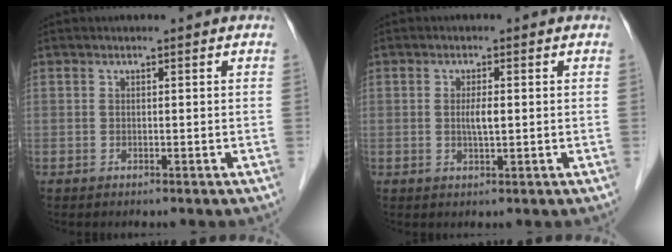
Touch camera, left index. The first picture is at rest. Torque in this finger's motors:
{"motor_torque": [0.23, 0.21, 0.05, 0.02]}